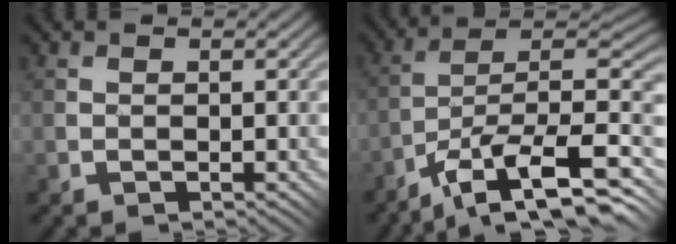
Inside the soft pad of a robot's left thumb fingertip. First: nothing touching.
{"total": 14.5, "force": [-8.5, 4.0, 11.0], "torque": [-0.168, 0.001, -0.156]}